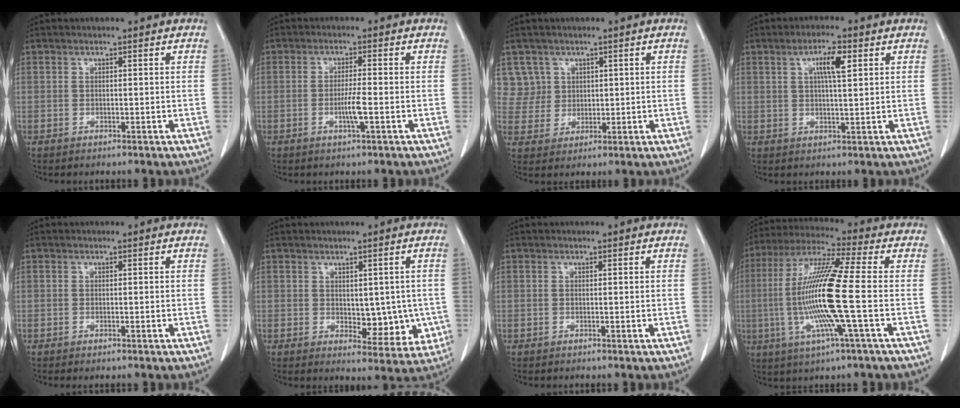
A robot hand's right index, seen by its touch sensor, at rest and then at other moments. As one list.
[{"total": 3.3, "force": [-1.0, -0.2, 3.1], "torque": [-0.061, -0.005, -0.019]}, {"total": 5.0, "force": [2.3, 4.4, -0.4], "torque": [0.020, 0.008, 0.050]}, {"total": 4.9, "force": [1.8, 0.7, 4.5], "torque": [-0.082, 0.002, 0.031]}, {"total": 0.6, "force": [-0.4, 0.1, 0.4], "torque": [-0.010, -0.002, -0.004]}, {"total": 6.9, "force": [-0.4, 3.9, 5.7], "torque": [-0.051, -0.005, 0.008]}, {"total": 0.0}, {"total": 15.4, "force": [-2.0, -0.6, 15.3], "torque": [-0.313, -0.006, -0.052]}]